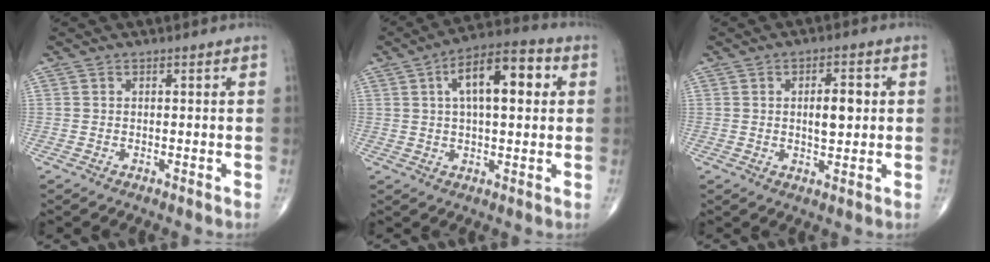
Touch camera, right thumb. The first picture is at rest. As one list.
[{"total": 13.2, "force": [3.4, 5.5, 11.5], "torque": [-0.167, 0.018, 0.046]}, {"total": 5.7, "force": [0.7, 2.4, 5.1], "torque": [-0.068, -0.004, 0.011]}]